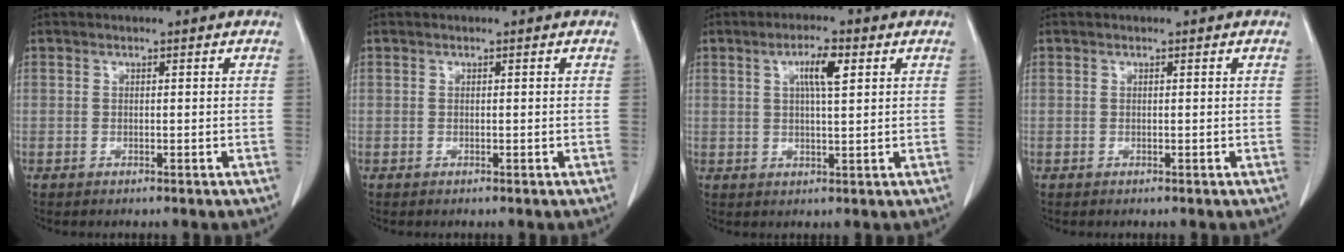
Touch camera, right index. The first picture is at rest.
{"total": 0.0}
{"total": 4.9, "force": [1.8, 0.7, 4.5], "torque": [-0.082, 0.002, 0.031]}
{"total": 0.0}